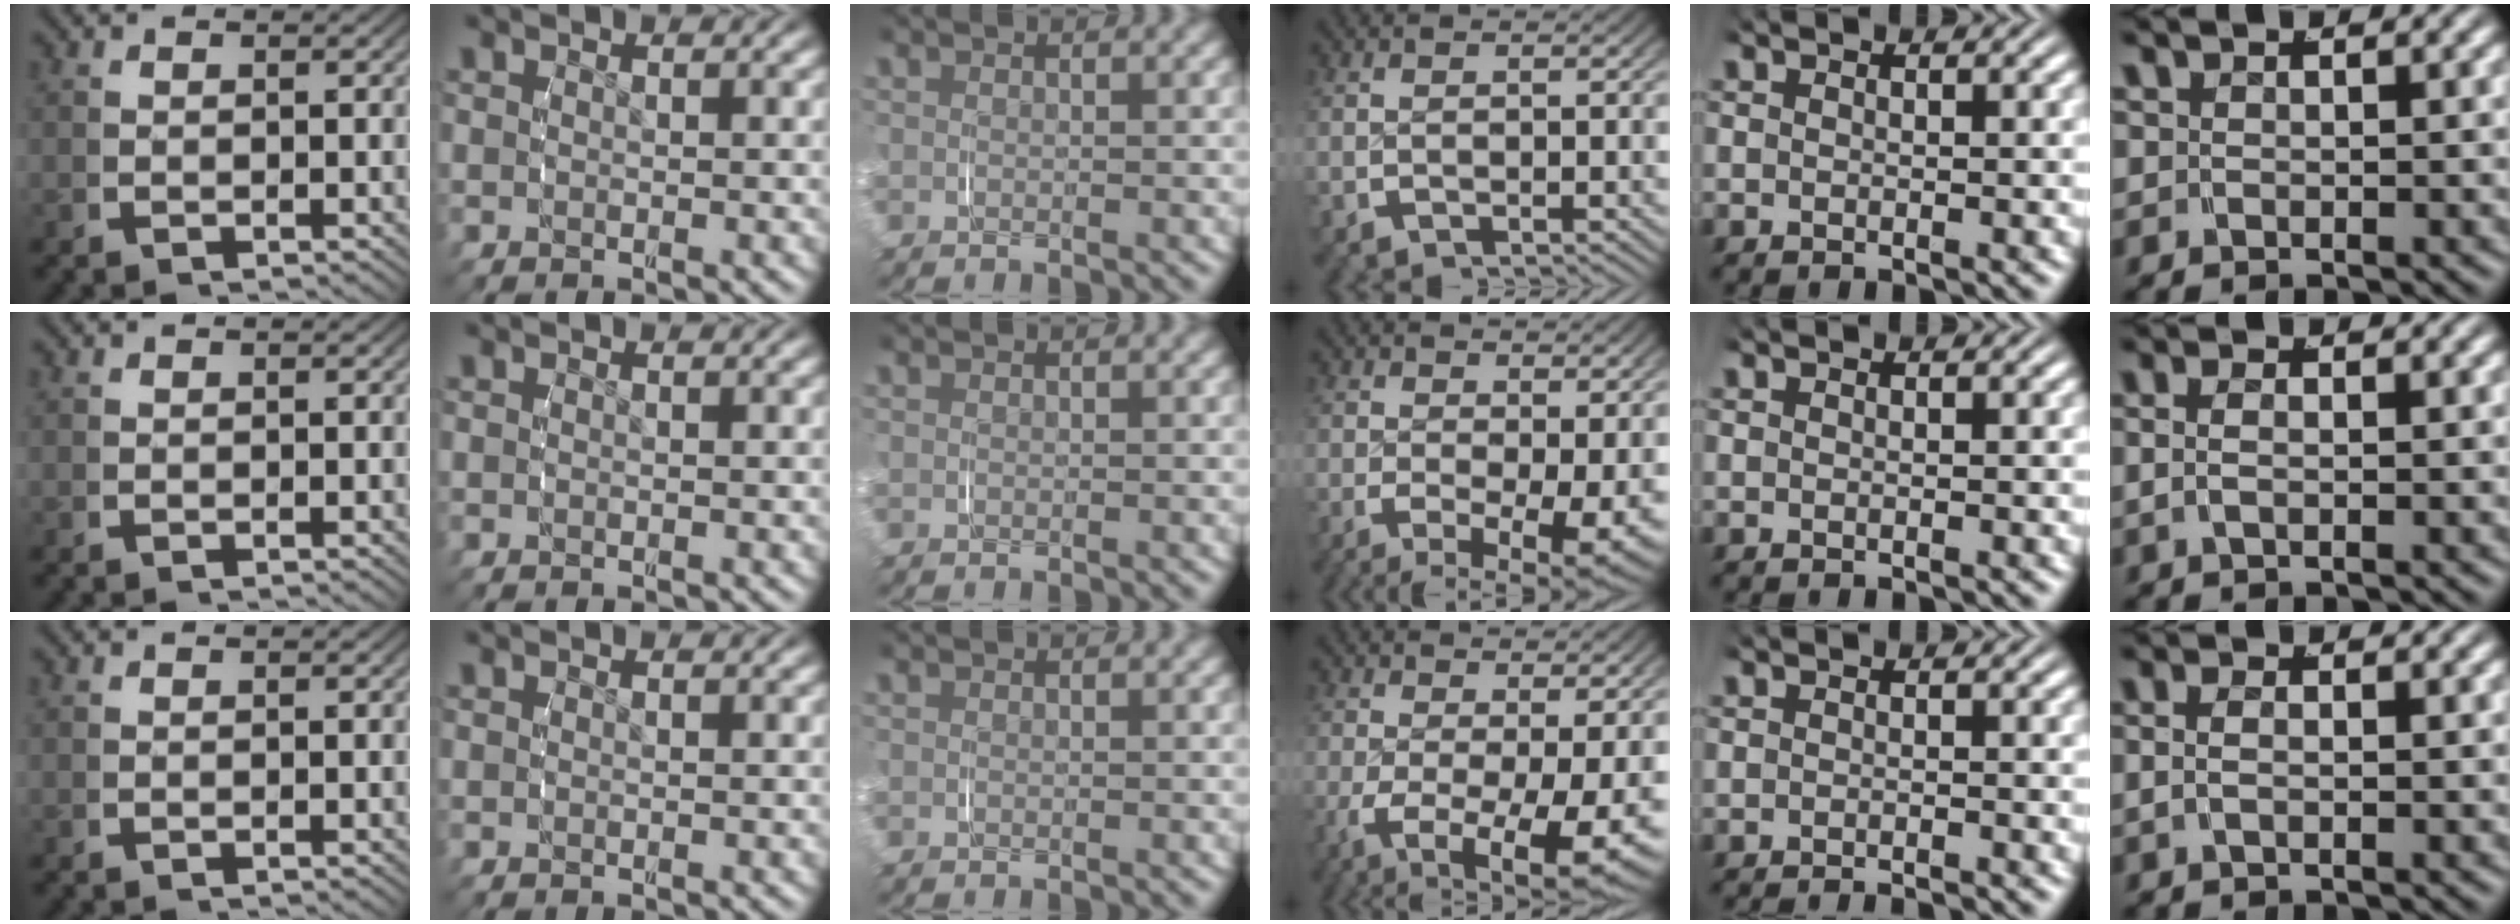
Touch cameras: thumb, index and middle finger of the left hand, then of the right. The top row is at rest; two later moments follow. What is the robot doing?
{"motion": "grasp_and_lifting", "object": "shoes"}